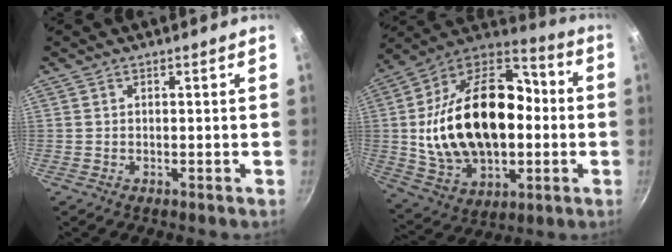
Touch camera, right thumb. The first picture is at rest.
{"total": 30.1, "force": [-1.0, 19.5, 23.0], "torque": [-0.394, 0.044, -0.011]}